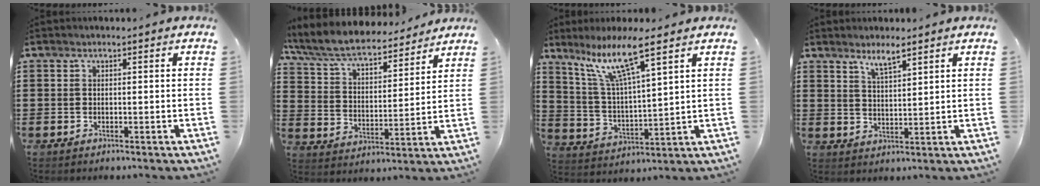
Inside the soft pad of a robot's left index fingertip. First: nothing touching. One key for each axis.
{"total": 7.7, "fx": 7.0, "fy": 1.2, "fz": 2.9, "tx": -0.087, "ty": -0.044, "tz": 0.119}
{"total": 10.4, "fx": 7.2, "fy": 1.2, "fz": 7.3, "tx": -0.161, "ty": -0.023, "tz": 0.126}
{"total": 3.6, "fx": 3.0, "fy": 0.4, "fz": 2.0, "tx": -0.039, "ty": -0.004, "tz": 0.052}